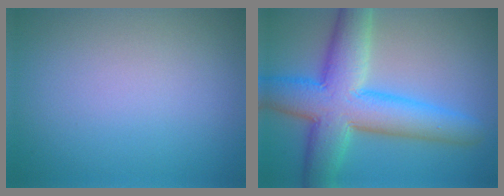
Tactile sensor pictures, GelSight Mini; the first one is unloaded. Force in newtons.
{"total": 10.0, "press": 10.0, "slide": 0.5}